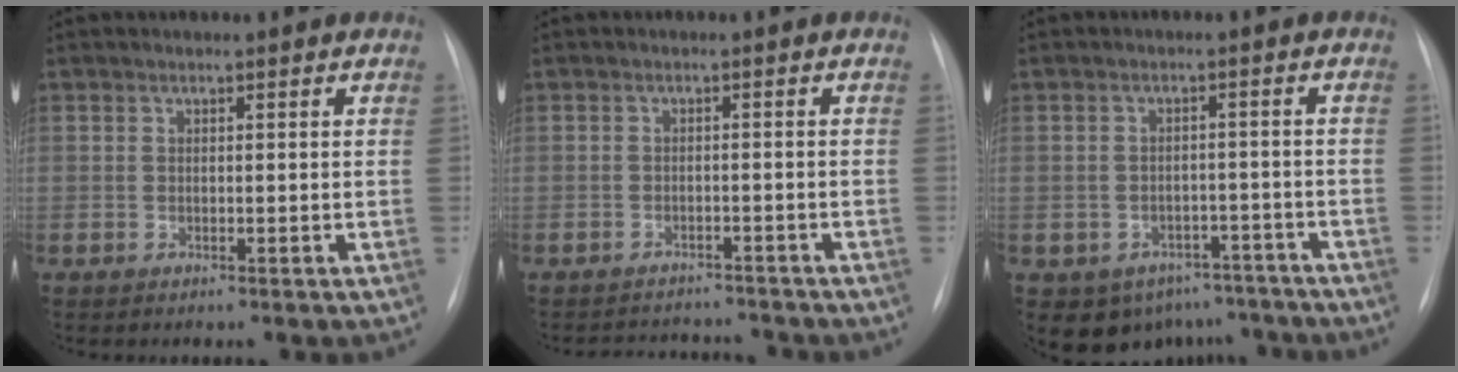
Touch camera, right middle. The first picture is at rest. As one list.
[{"total": 6.3, "force": [-6.2, 1.3, 0.3], "torque": [-0.003, 0.008, -0.078]}, {"total": 9.5, "force": [-6.9, 6.4, 1.7], "torque": [-0.012, 0.018, -0.080]}]